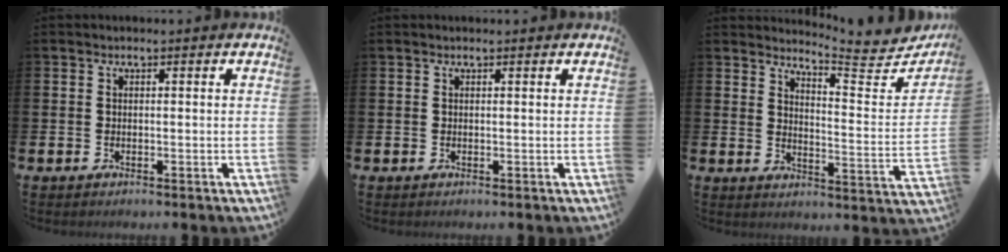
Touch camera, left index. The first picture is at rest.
{"total": 0.0}
{"total": 5.7, "force": [5.5, 0.4, 1.5], "torque": [-0.027, -0.063, 0.083]}